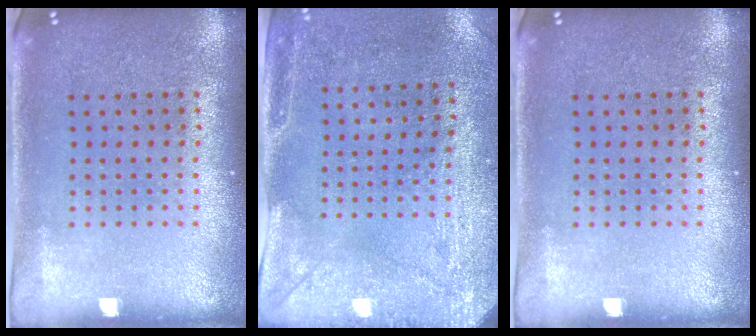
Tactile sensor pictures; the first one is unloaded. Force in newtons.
{"total": 3.0, "press": 2.4, "slide": 1.8}
{"total": 0.0}